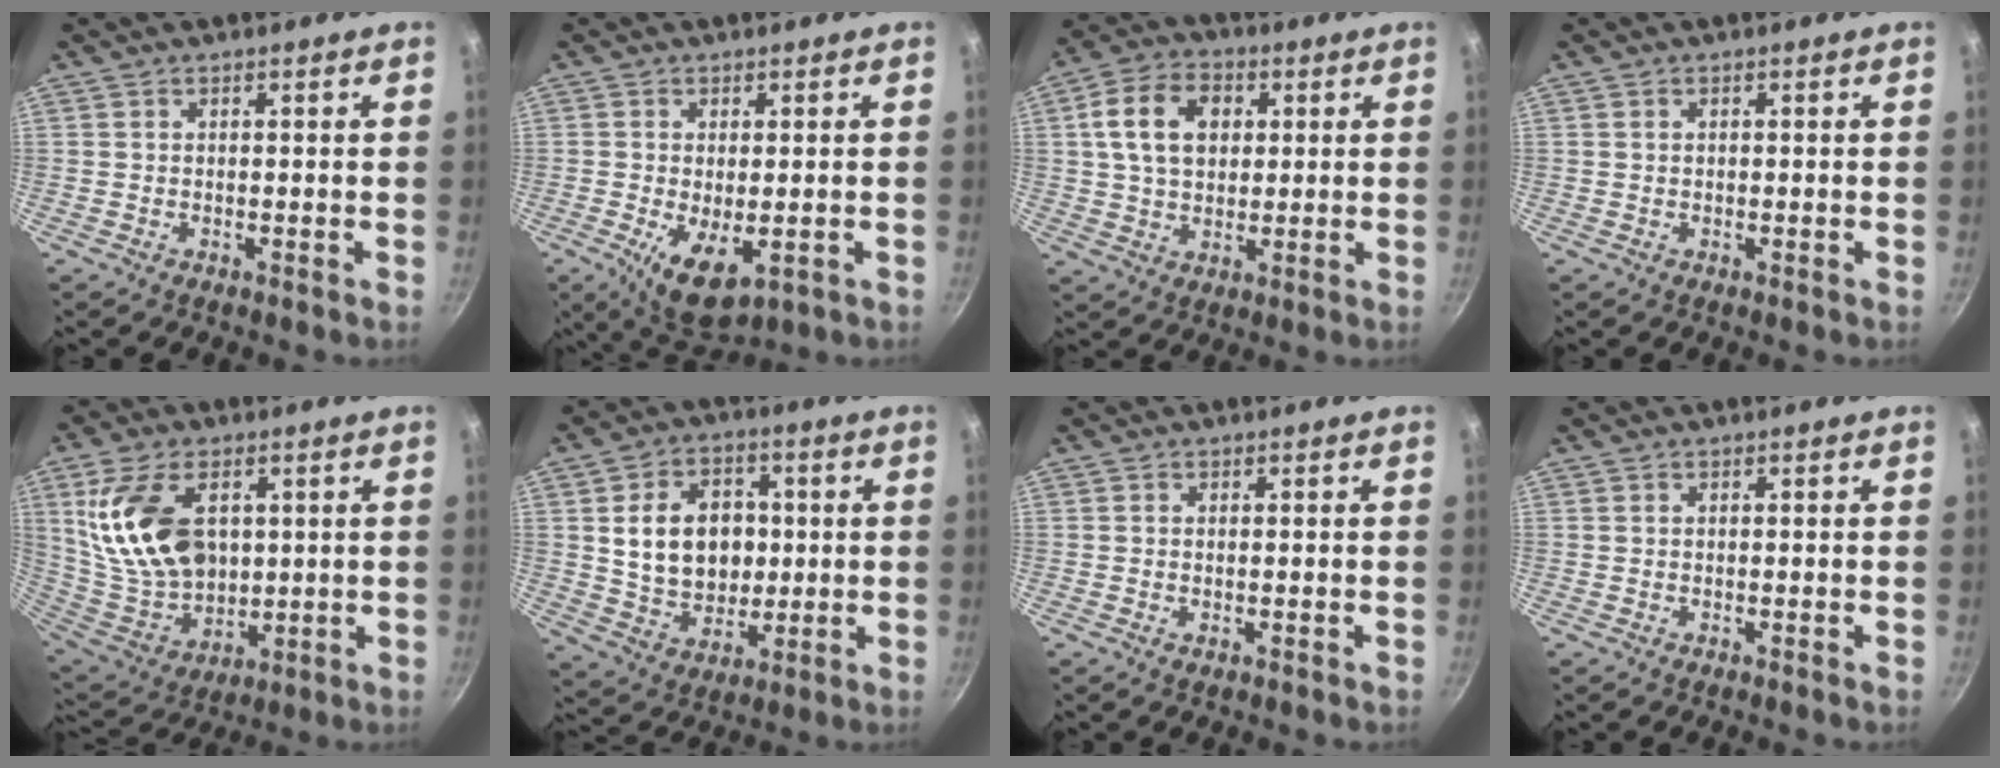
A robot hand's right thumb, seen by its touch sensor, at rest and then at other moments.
{"total": 8.9, "force": [-2.1, 4.3, 7.5], "torque": [-0.115, -0.014, -0.019]}
{"total": 11.7, "force": [2.8, 8.4, 7.7], "torque": [-0.121, 0.011, 0.040]}
{"total": 0.6, "force": [0.2, 0.5, 0.2], "torque": [-0.001, 0.003, 0.004]}
{"total": 18.9, "force": [4.7, 12.2, 13.6], "torque": [-0.235, -0.025, 0.106]}
{"total": 14.4, "force": [1.7, 11.2, 9.0], "torque": [-0.118, 0.003, 0.036]}
{"total": 0.5, "force": [-0.1, 0.2, 0.5], "torque": [-0.008, 0.000, -0.002]}
{"total": 0.0}